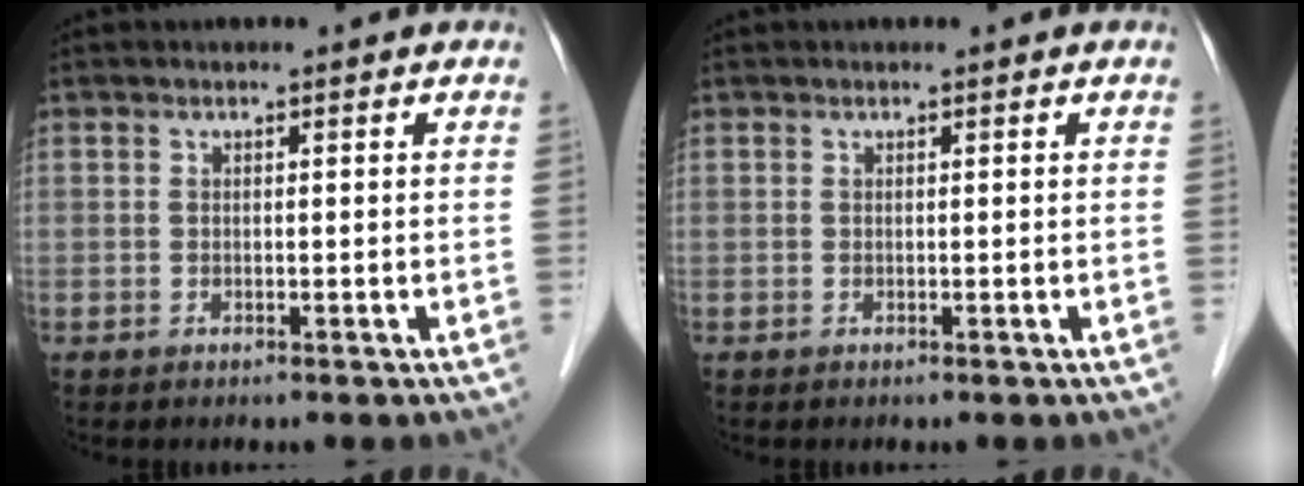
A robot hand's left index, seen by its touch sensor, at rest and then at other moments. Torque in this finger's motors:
{"motor_torque": [0.48, -0.22, 0.00, 0.03]}